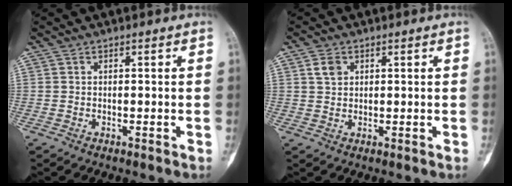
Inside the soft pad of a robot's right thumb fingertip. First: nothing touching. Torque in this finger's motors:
{"motor_torque": [-0.43, 0.46, 0.02, 0.00, -0.02]}